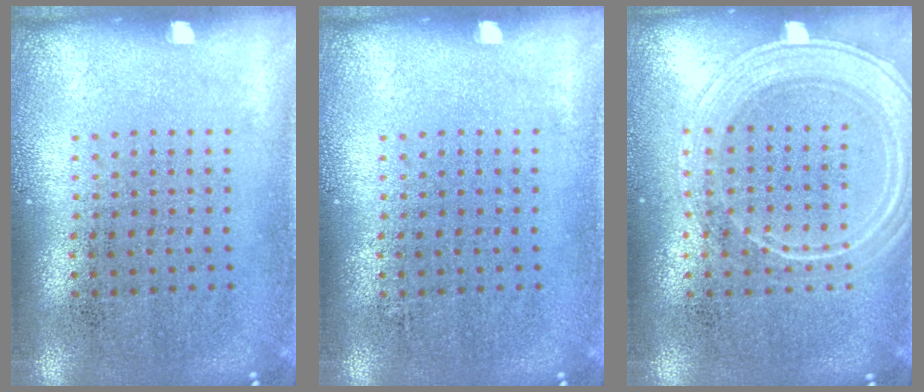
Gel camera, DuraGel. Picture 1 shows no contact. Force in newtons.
{"total": 0.0}
{"total": 2.0, "press": 2.0, "slide": 0.3}